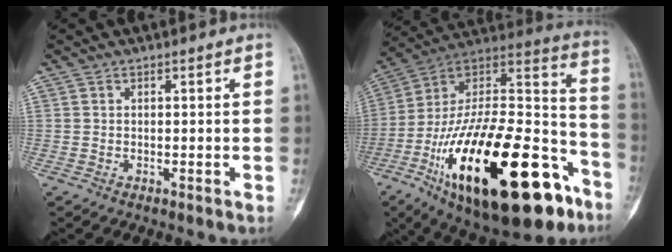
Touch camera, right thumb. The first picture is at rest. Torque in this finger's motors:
{"motor_torque": [1.34, 1.61, 2.34, -0.43, 0.37]}